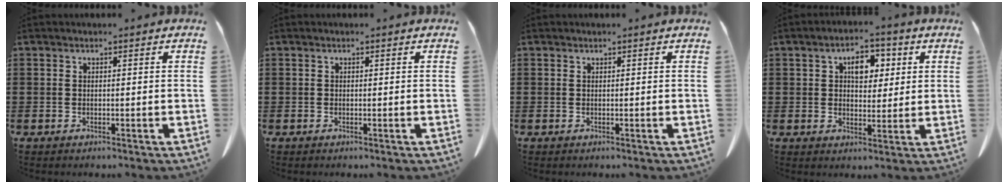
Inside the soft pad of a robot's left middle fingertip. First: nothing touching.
{"total": 0.0}
{"total": 0.0}
{"total": 5.3, "force": [2.0, 3.2, 3.7], "torque": [-0.051, 0.004, 0.024]}